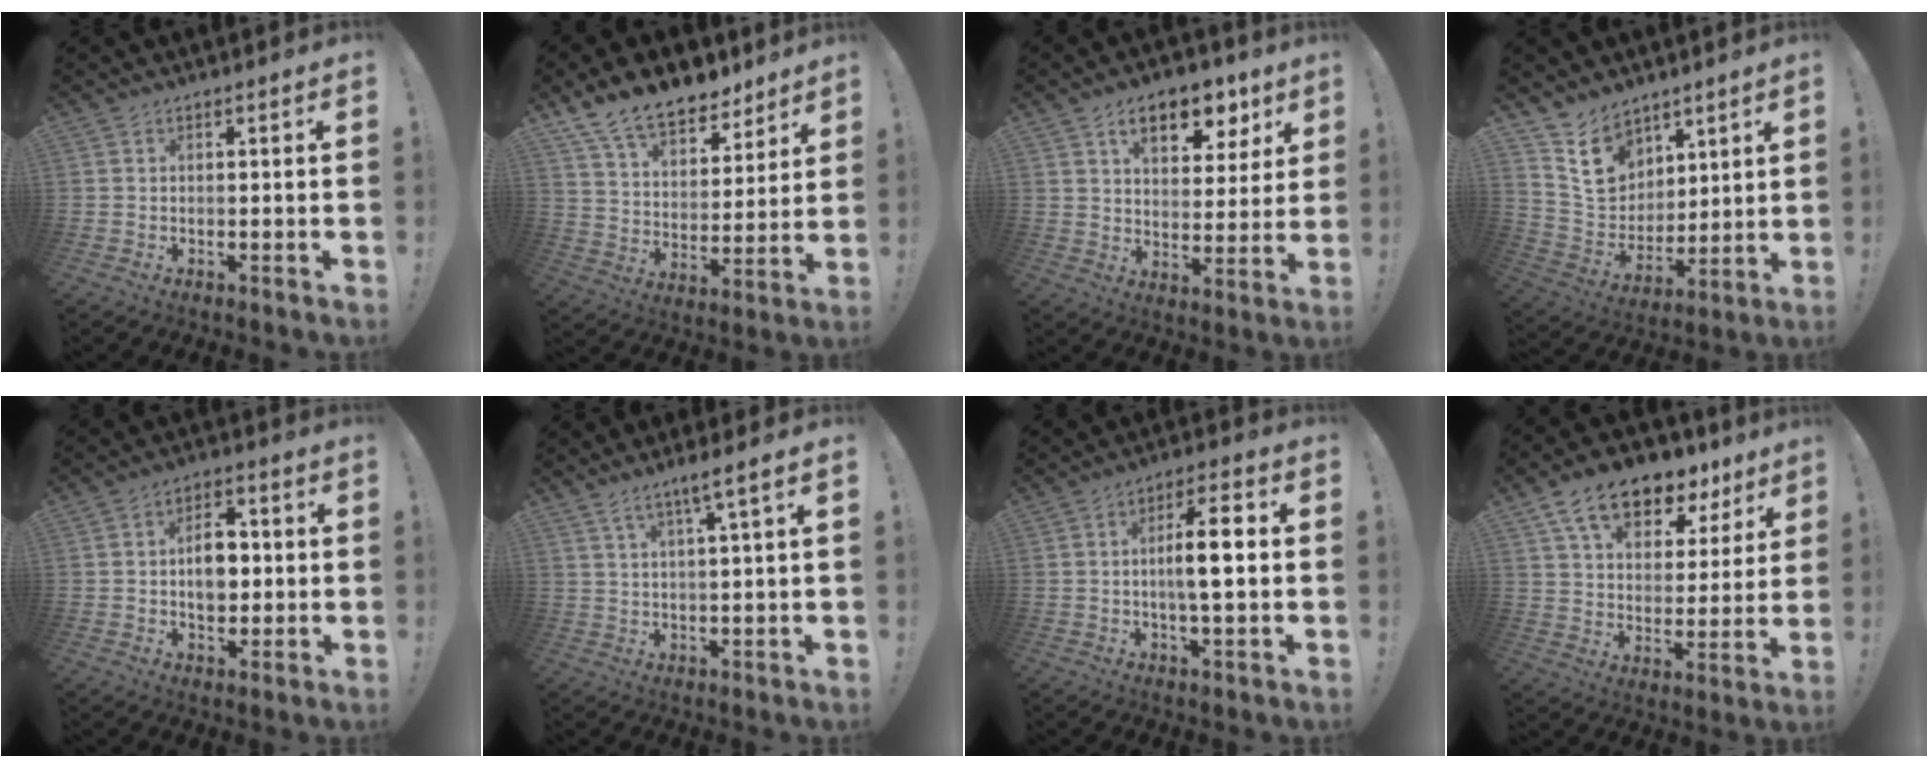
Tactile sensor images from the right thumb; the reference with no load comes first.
{"total": 14.6, "force": [11.5, 7.0, 5.6], "torque": [-0.112, -0.079, 0.214]}
{"total": 12.4, "force": [7.0, 6.9, 7.4], "torque": [-0.105, -0.034, 0.122]}
{"total": 13.7, "force": [9.1, 9.6, 3.7], "torque": [-0.059, -0.065, 0.181]}
{"total": 9.6, "force": [0.1, 6.9, 6.6], "torque": [-0.093, 0.014, 0.002]}
{"total": 5.0, "force": [3.1, -0.2, 3.9], "torque": [-0.072, -0.015, 0.051]}
{"total": 9.8, "force": [-0.1, 2.5, 9.4], "torque": [-0.155, 0.005, -0.009]}
{"total": 15.6, "force": [10.4, 8.5, 7.9], "torque": [-0.134, -0.061, 0.188]}